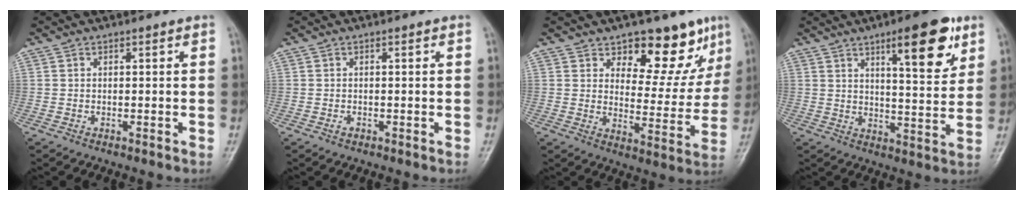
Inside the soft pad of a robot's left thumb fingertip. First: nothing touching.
{"total": 0.7, "force": [-0.3, 0.5, 0.4], "torque": [-0.005, 0.003, -0.006]}
{"total": 12.3, "force": [8.6, 6.4, 6.2], "torque": [-0.025, -0.057, 0.125]}
{"total": 13.0, "force": [6.9, 3.8, 10.3], "torque": [-0.124, -0.037, 0.099]}